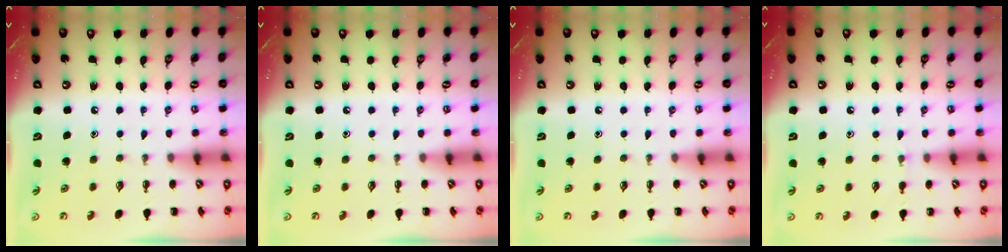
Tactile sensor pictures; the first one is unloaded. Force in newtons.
{"total": 0.0}
{"total": 0.0}
{"total": 6.9, "press": 6.6, "slide": 2.0}